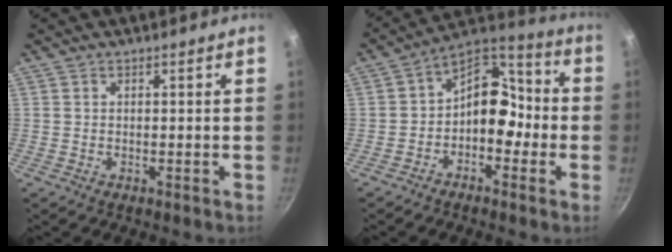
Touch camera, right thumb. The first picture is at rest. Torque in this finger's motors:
{"motor_torque": [1.15, 1.36, 1.13, -0.51, 0.04]}